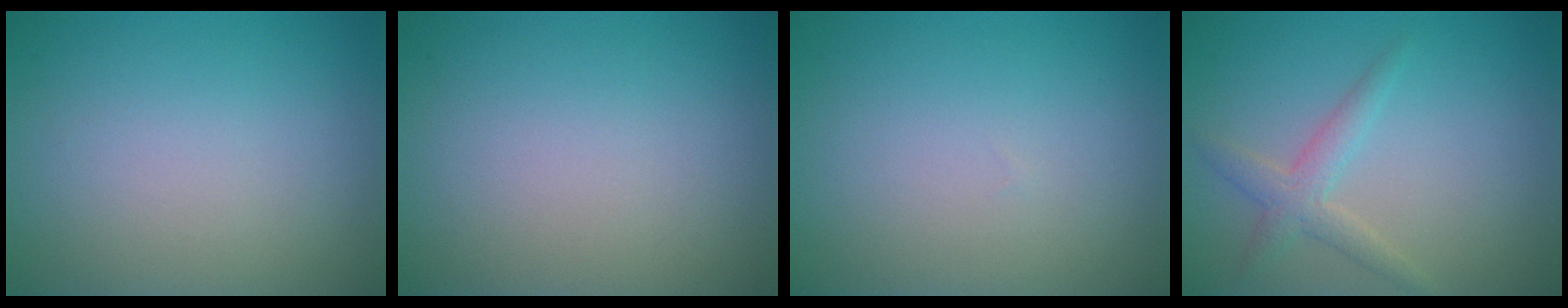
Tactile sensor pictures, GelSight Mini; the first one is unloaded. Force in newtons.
{"total": 0.0}
{"total": 0.0}
{"total": 2.4, "press": 2.4, "slide": 0.1}